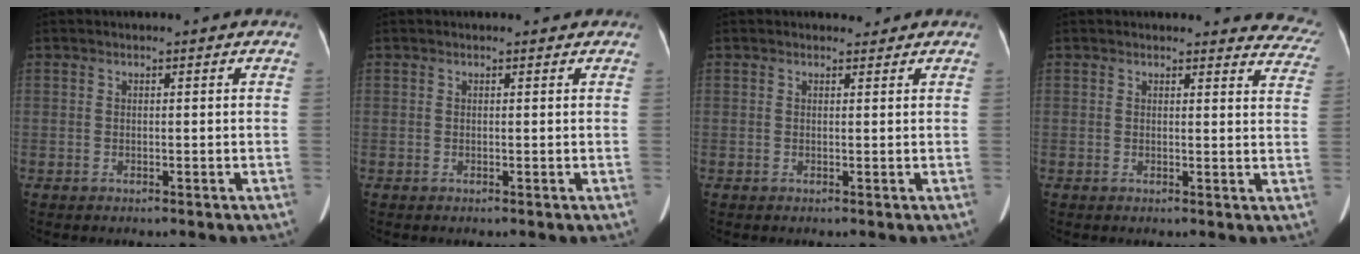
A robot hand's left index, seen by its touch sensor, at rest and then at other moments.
{"total": 0.9, "force": [0.8, 0.4, 0.2], "torque": [-0.009, 0.004, 0.006]}
{"total": 1.0, "force": [1.0, 0.4, -0.1], "torque": [-0.003, -0.004, 0.012]}
{"total": 9.0, "force": [8.6, 2.4, 0.6], "torque": [0.042, -0.034, 0.050]}